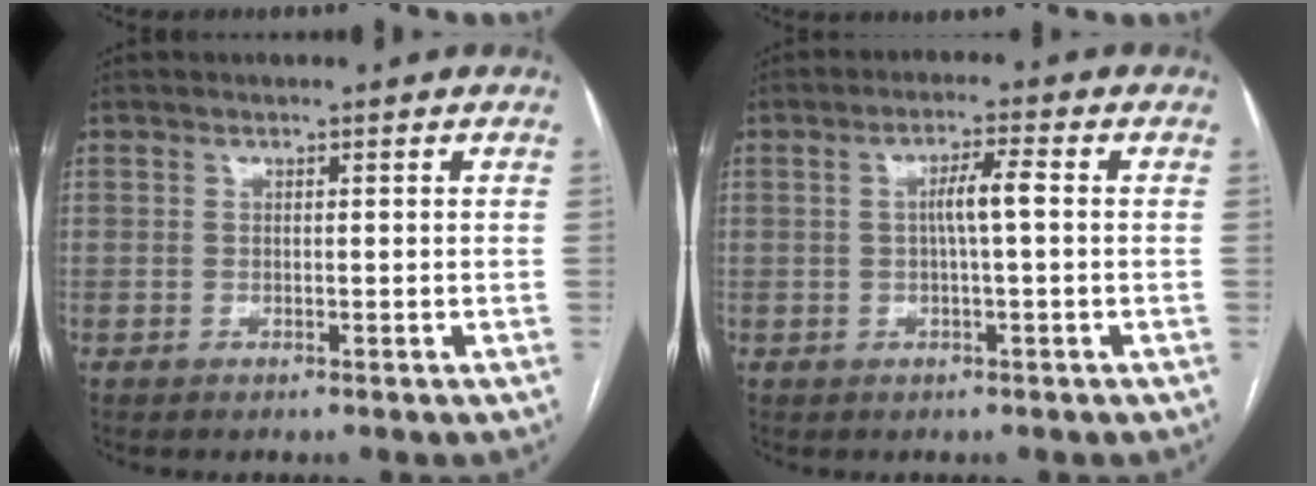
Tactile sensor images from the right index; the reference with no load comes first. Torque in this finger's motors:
{"motor_torque": [0.81, -0.37, 0.44, 0.10]}